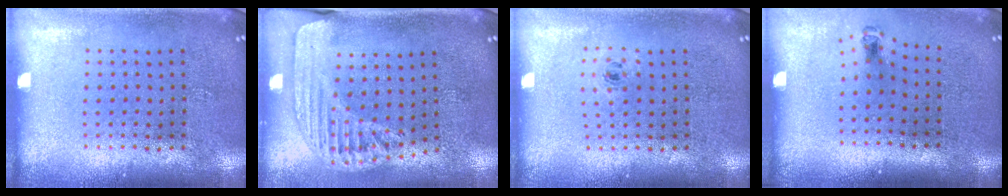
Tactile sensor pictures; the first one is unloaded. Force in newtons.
{"total": 1.5, "press": 1.5, "slide": 0.3}
{"total": 0.6, "press": 0.3, "slide": 0.5}
{"total": 0.6, "press": 0.3, "slide": 0.5}